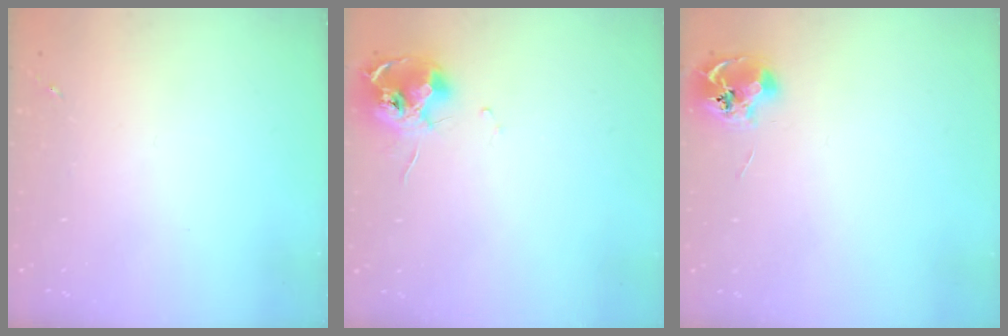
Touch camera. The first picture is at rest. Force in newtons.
{"total": 12.1, "press": 12.0, "slide": 1.2}
{"total": 9.0, "press": 8.9, "slide": 0.8}